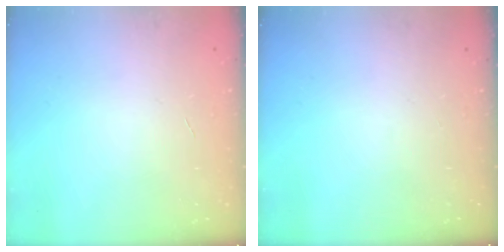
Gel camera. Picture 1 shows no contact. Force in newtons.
{"total": 0.0}